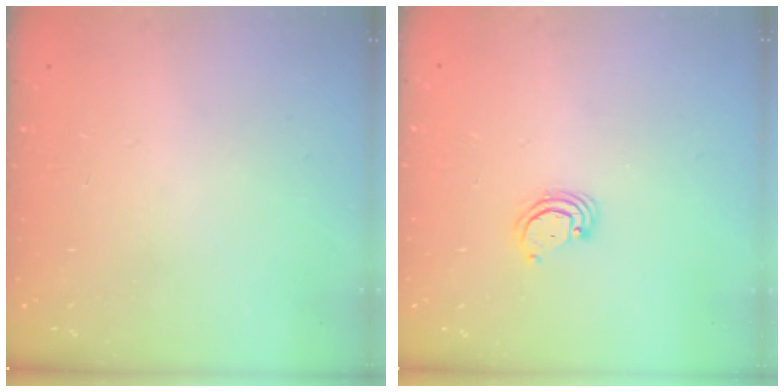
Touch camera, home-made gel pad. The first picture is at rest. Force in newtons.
{"total": 2.8, "press": 2.8, "slide": 0.3}